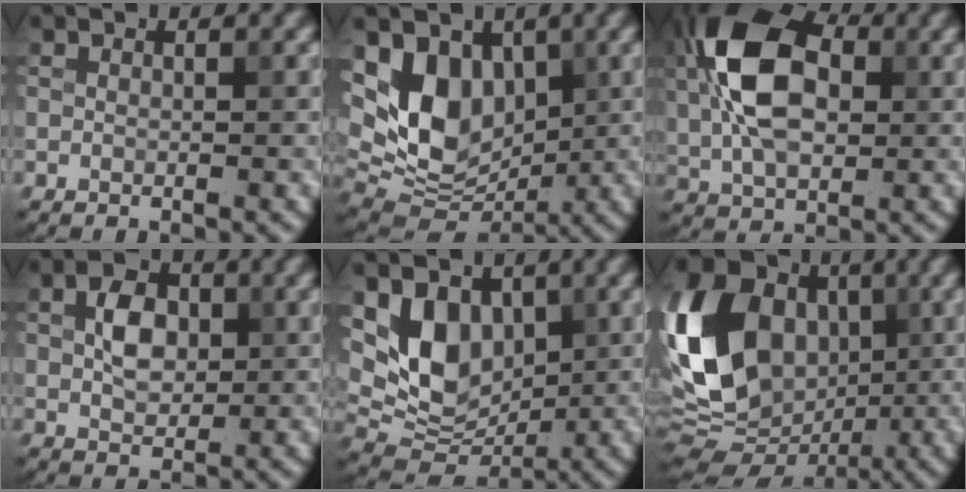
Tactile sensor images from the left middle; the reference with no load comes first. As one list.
[{"total": 9.4, "force": [1.7, 6.6, 6.4], "torque": [-0.116, -0.010, 0.029]}, {"total": 10.2, "force": [1.6, 6.1, 8.0], "torque": [-0.168, 0.015, 0.019]}, {"total": 3.6, "force": [0.6, 2.4, 2.5], "torque": [-0.050, 0.005, 0.009]}, {"total": 7.8, "force": [1.9, 5.5, 5.2], "torque": [-0.098, -0.016, 0.032]}, {"total": 13.4, "force": [0.6, 10.3, 8.7], "torque": [-0.193, 0.007, -0.015]}]